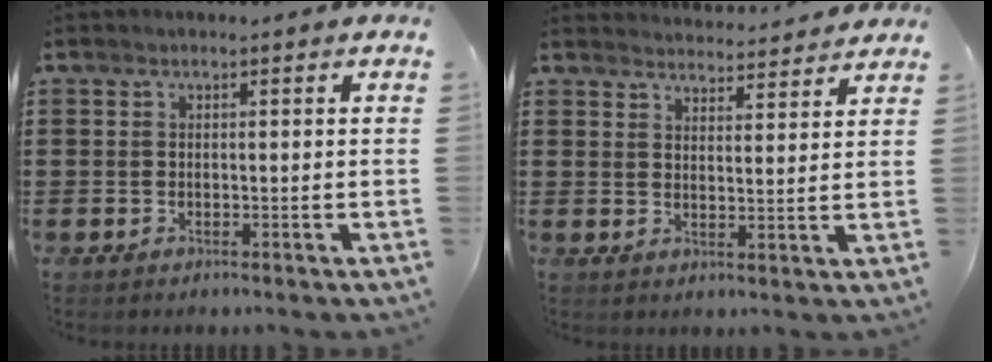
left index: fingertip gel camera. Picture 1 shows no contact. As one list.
[{"total": 3.6, "force": [3.6, 0.0, -0.1], "torque": [-0.003, -0.024, 0.063]}]